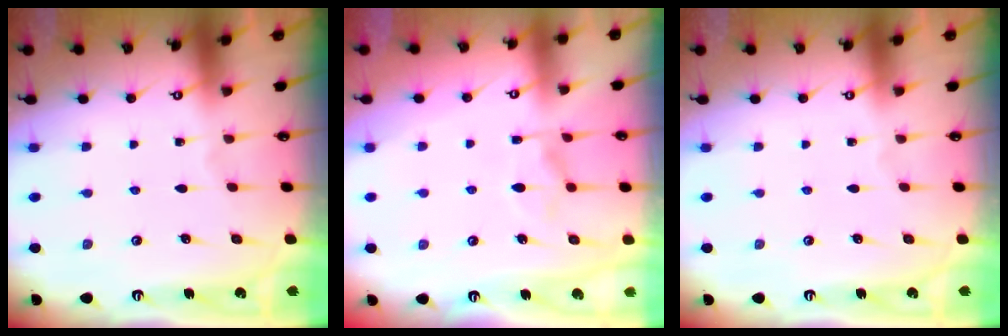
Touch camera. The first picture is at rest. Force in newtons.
{"total": 6.4, "press": 6.3, "slide": 1.0}
{"total": 0.0}